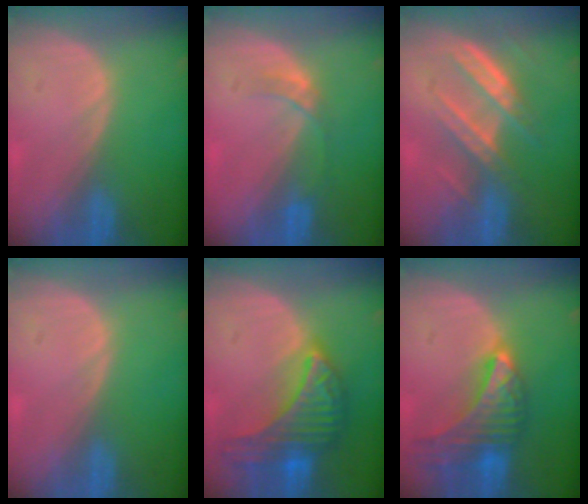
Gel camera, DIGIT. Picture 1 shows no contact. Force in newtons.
{"total": 3.0, "press": 2.7, "slide": 1.3}
{"total": 6.6, "press": 6.4, "slide": 1.7}
{"total": 0.0}
{"total": 9.9, "press": 9.9, "slide": 0.6}
{"total": 9.6, "press": 8.5, "slide": 4.4}